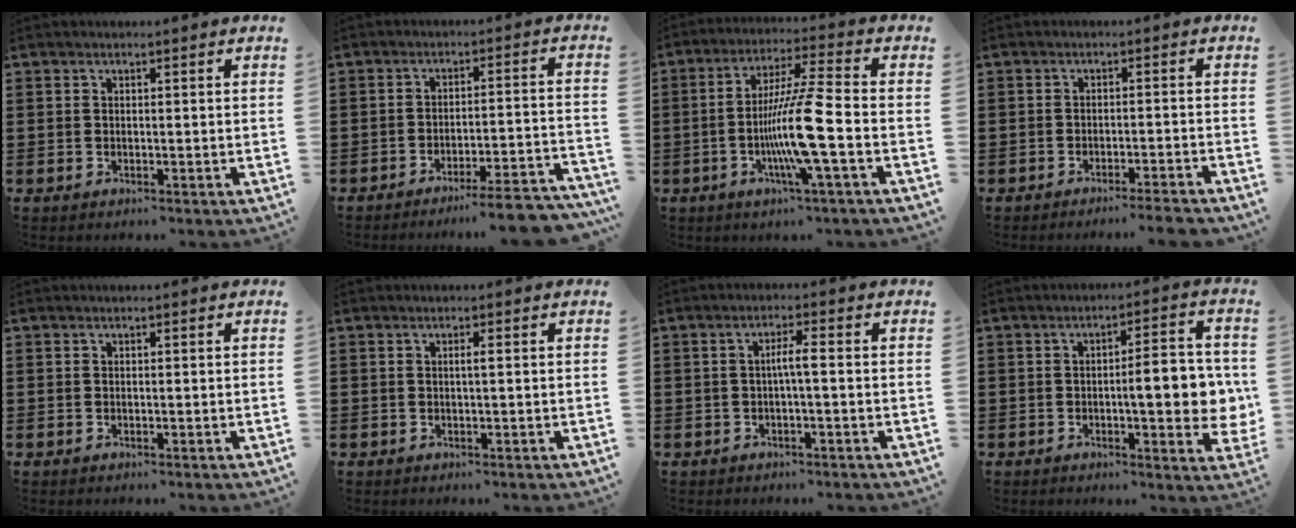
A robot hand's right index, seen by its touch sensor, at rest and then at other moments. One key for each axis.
{"total": 5.7, "fx": -5.0, "fy": -0.3, "fz": 2.8, "tx": -0.043, "ty": -0.012, "tz": -0.094}
{"total": 11.1, "fx": -3.1, "fy": -0.4, "fz": 10.7, "tx": -0.209, "ty": -0.015, "tz": -0.066}
{"total": 2.6, "fx": -2.4, "fy": -0.4, "fz": 1.0, "tx": -0.017, "ty": -0.003, "tz": -0.048}
{"total": 0.0}
{"total": 0.9, "fx": 0.1, "fy": -0.1, "fz": 0.9, "tx": -0.015, "ty": -0.003, "tz": 0.000}
{"total": 2.6, "fx": -0.4, "fy": 0.1, "fz": 2.6, "tx": -0.050, "ty": 0.001, "tz": -0.010}
{"total": 8.5, "fx": -0.7, "fy": 2.2, "fz": 8.2, "tx": -0.107, "ty": -0.005, "tz": -0.018}